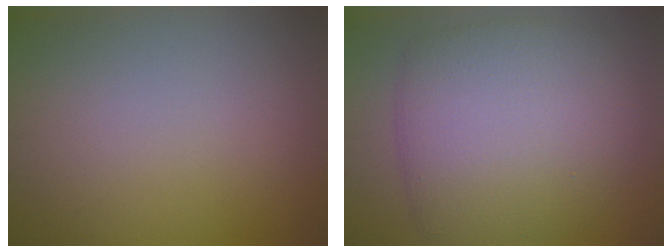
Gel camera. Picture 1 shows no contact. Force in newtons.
{"total": 8.1, "press": 8.1, "slide": 0.4}